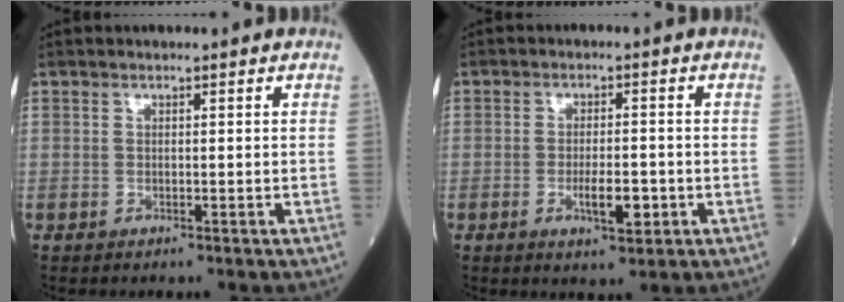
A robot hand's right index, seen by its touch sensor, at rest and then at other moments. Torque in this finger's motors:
{"motor_torque": [0.69, -0.27, 0.34, 0.11]}